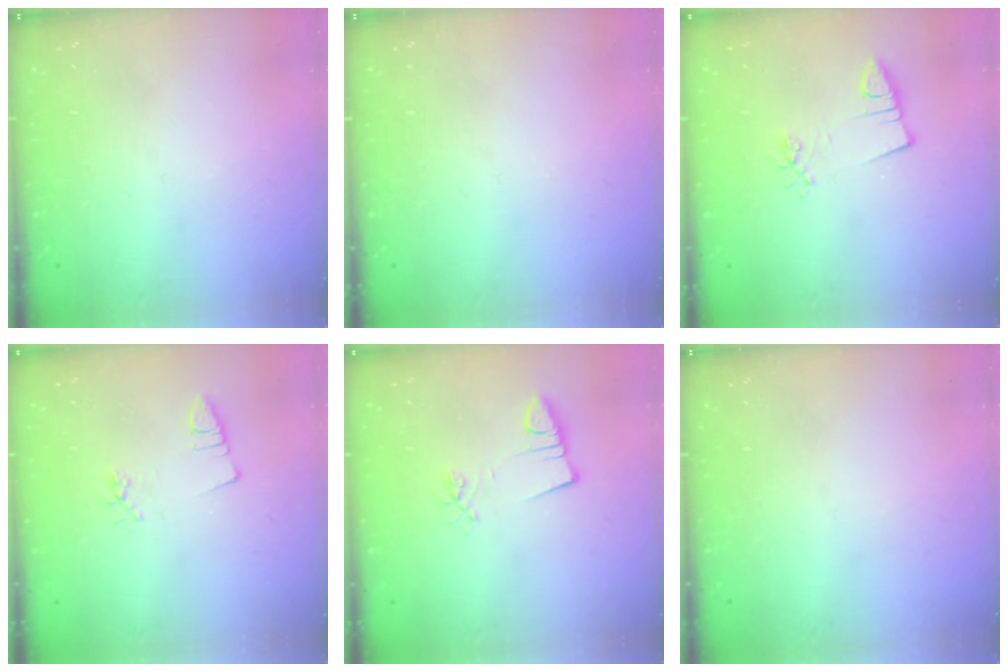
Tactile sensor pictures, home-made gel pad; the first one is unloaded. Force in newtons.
{"total": 0.0}
{"total": 3.0, "press": 2.4, "slide": 1.9}
{"total": 2.6, "press": 2.2, "slide": 1.5}
{"total": 3.0, "press": 1.6, "slide": 2.5}
{"total": 0.0}